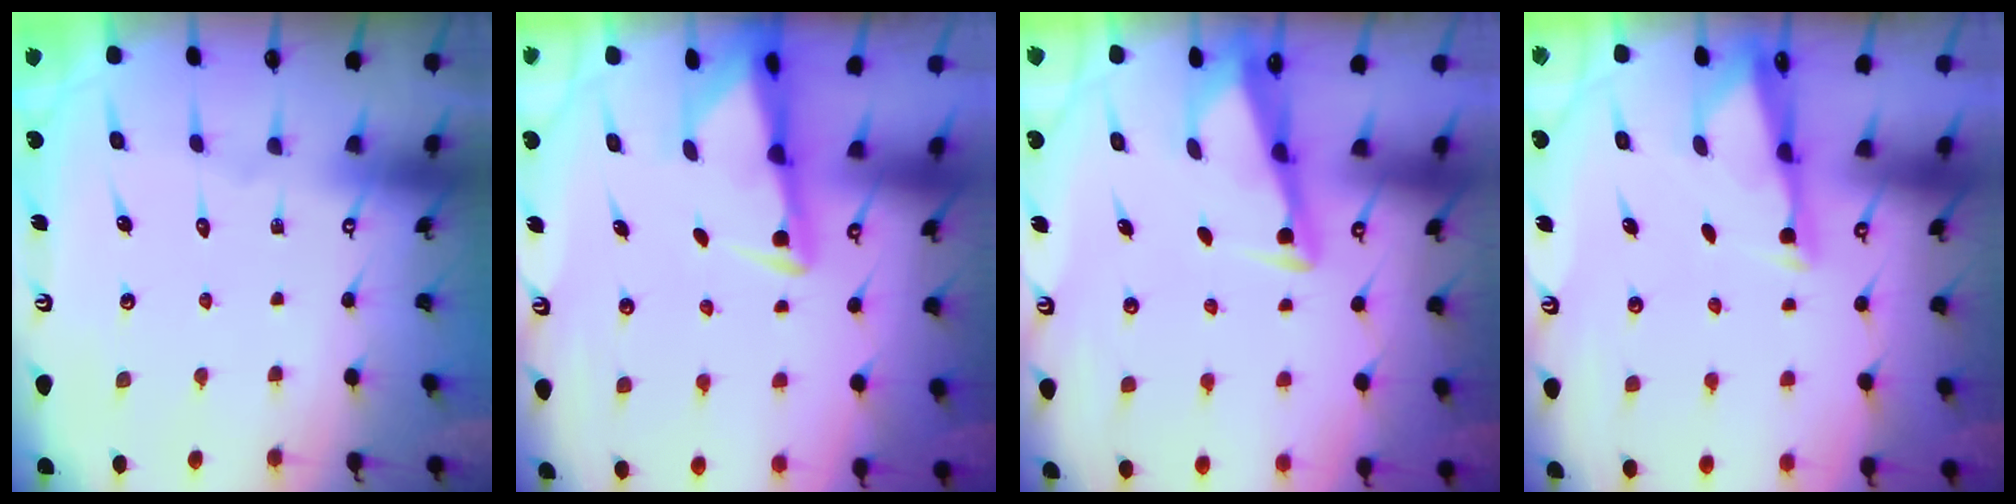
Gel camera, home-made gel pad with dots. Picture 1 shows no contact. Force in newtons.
{"total": 2.7, "press": 2.6, "slide": 0.7}
{"total": 2.9, "press": 2.9, "slide": 0.4}
{"total": 2.9, "press": 2.8, "slide": 0.6}